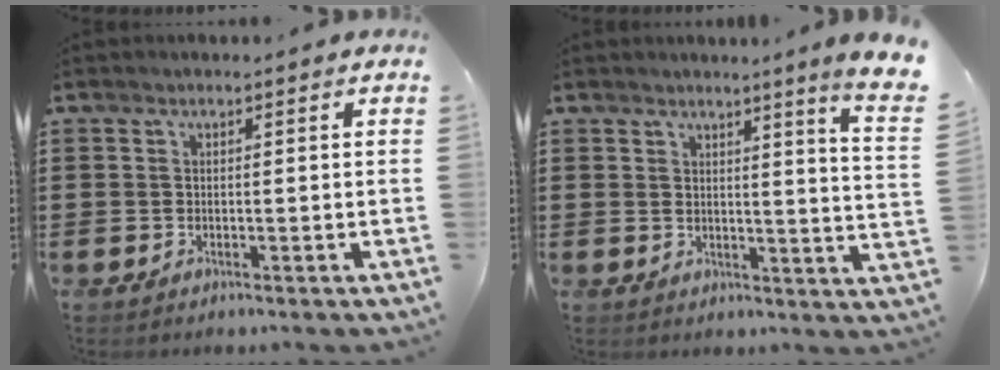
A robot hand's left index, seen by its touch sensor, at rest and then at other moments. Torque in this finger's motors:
{"motor_torque": [1.28, -0.19, 0.50, 0.09]}